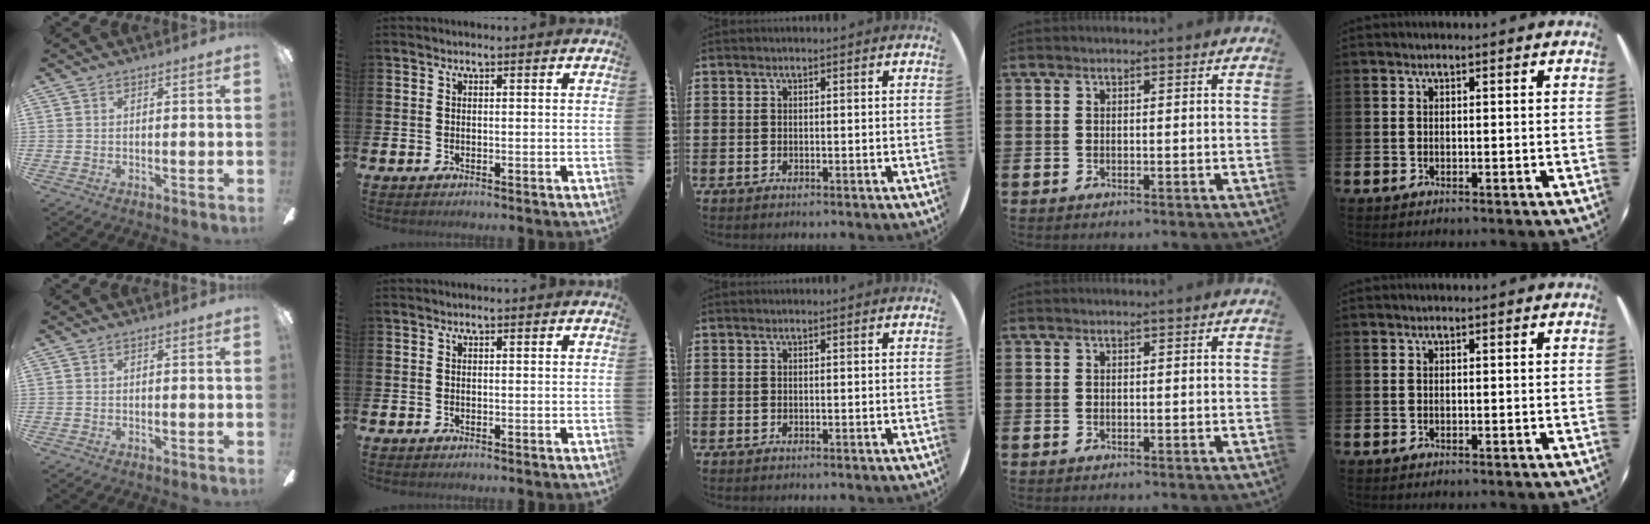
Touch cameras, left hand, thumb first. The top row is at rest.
{}